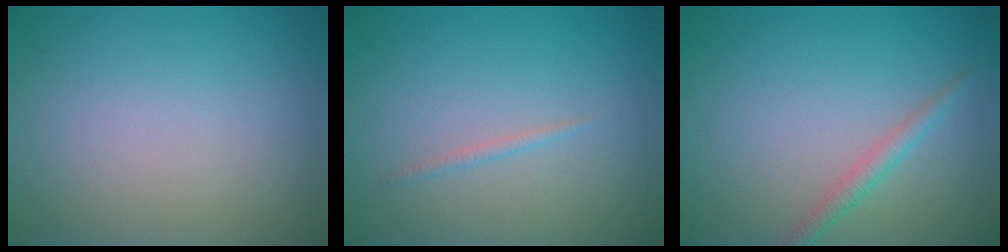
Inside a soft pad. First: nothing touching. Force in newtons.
{"total": 0.6, "press": 0.6, "slide": 0.0}
{"total": 1.6, "press": 1.6, "slide": 0.0}